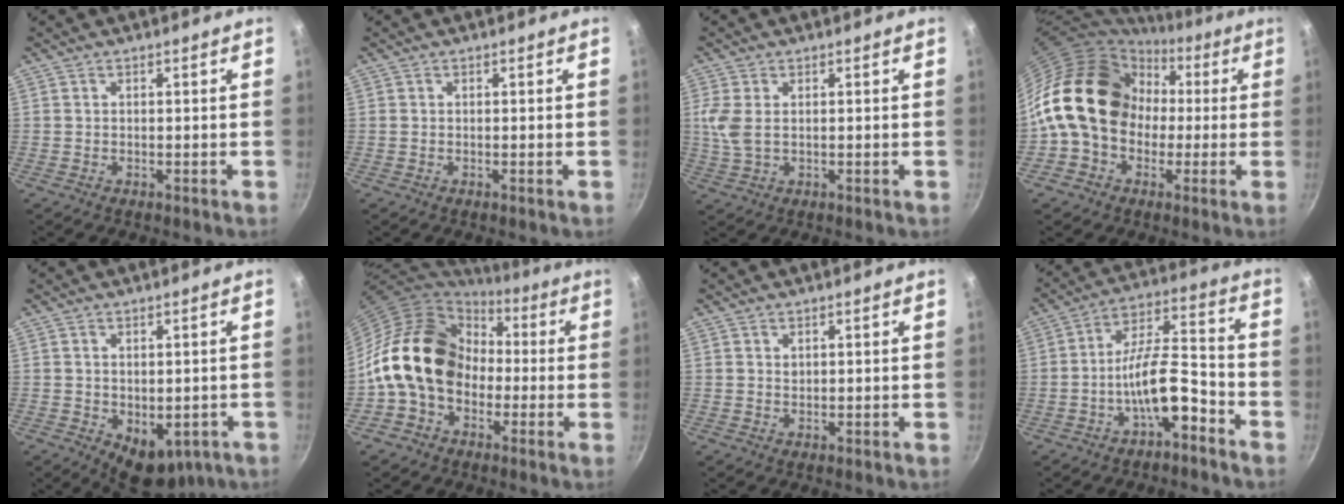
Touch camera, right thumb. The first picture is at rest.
{"total": 0.0}
{"total": 4.8, "force": [0.8, 2.7, 3.9], "torque": [-0.091, 0.000, 0.020]}
{"total": 19.1, "force": [1.0, 15.5, 11.1], "torque": [-0.160, 0.054, 0.011]}
{"total": 8.0, "force": [-2.2, 5.3, 5.6], "torque": [-0.046, -0.002, -0.014]}
{"total": 17.6, "force": [-1.1, 13.8, 10.9], "torque": [-0.158, 0.051, -0.033]}
{"total": 0.6, "force": [0.4, 0.4, 0.2], "torque": [-0.002, -0.003, 0.007]}
{"total": 11.4, "force": [-5.7, 4.1, 8.9], "torque": [-0.137, 0.059, -0.100]}